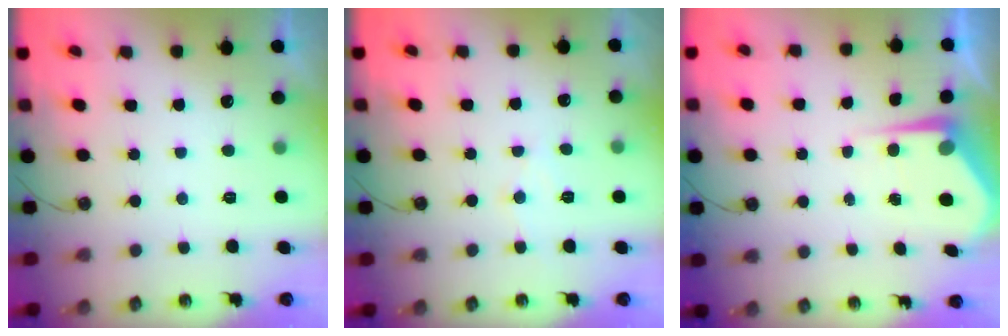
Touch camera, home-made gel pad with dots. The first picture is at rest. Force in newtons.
{"total": 5.6, "press": 5.6, "slide": 0.7}
{"total": 5.1, "press": 5.1, "slide": 0.2}